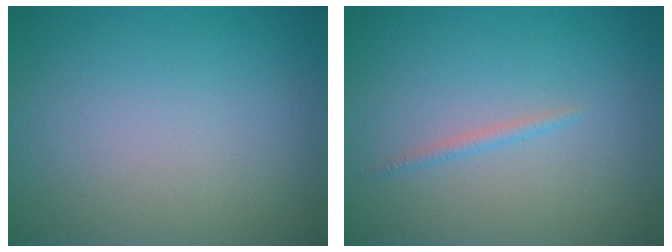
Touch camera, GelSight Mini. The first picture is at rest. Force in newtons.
{"total": 0.8, "press": 0.8, "slide": 0.0}